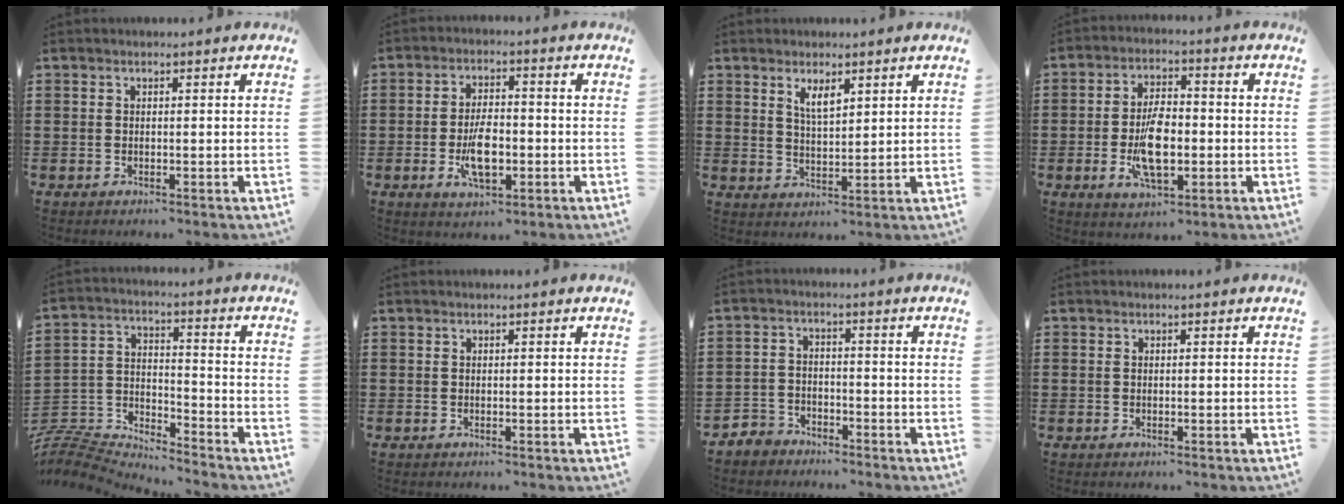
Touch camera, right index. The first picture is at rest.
{"total": 6.8, "force": [-1.6, 3.2, 5.8], "torque": [-0.126, 0.000, -0.033]}
{"total": 3.6, "force": [2.3, 1.3, 2.5], "torque": [-0.045, 0.001, 0.039]}
{"total": 8.5, "force": [-1.5, 3.9, 7.4], "torque": [-0.160, -0.002, -0.030]}
{"total": 7.2, "force": [-7.0, 1.2, 0.7], "torque": [-0.038, -0.002, -0.150]}
{"total": 0.0}
{"total": 3.2, "force": [-2.9, 1.3, 0.1], "torque": [-0.016, 0.003, -0.064]}
{"total": 0.0}